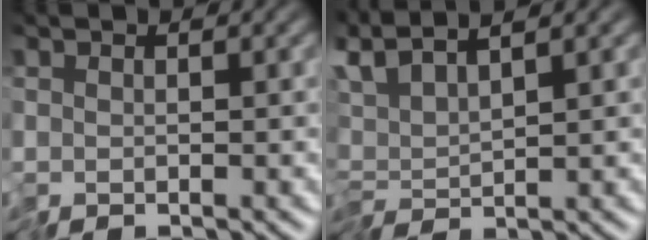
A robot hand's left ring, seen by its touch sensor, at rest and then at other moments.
{"total": 3.3, "force": [1.7, 0.4, 2.7], "torque": [-0.062, 0.012, 0.025]}